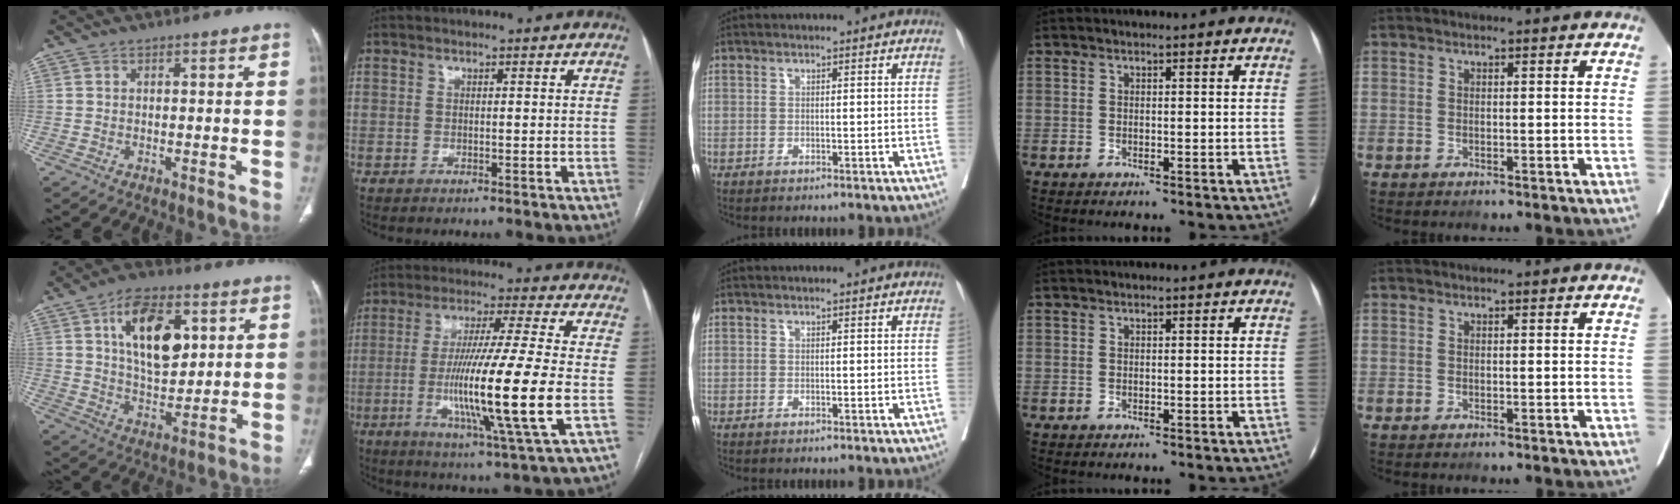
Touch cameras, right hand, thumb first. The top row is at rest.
{"thumb": {"total": 15.5, "force": [5.2, 8.6, 11.7], "torque": [-0.161, -0.019, 0.095]}, "index": {"total": 16.9, "force": [-3.2, -1.1, 16.6], "torque": [-0.313, -0.023, -0.064]}}